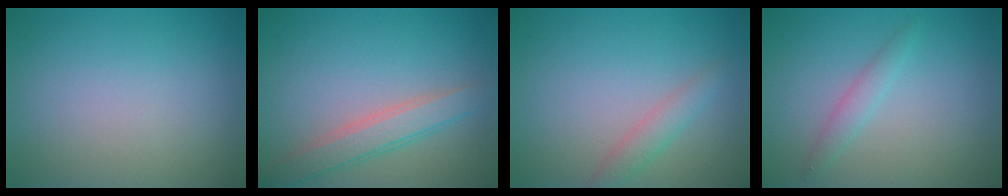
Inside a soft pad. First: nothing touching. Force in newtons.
{"total": 3.2, "press": 3.2, "slide": 0.1}
{"total": 1.9, "press": 1.9, "slide": 0.0}
{"total": 1.5, "press": 1.5, "slide": 0.0}